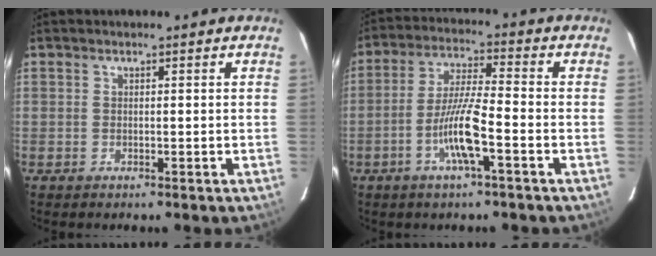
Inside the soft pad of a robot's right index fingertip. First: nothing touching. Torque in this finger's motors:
{"motor_torque": [1.62, -0.33, 0.77, 0.11]}